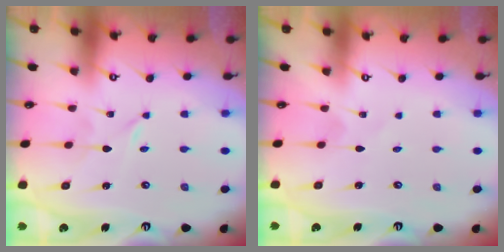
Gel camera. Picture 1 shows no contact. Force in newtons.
{"total": 1.6, "press": 1.6, "slide": 0.2}